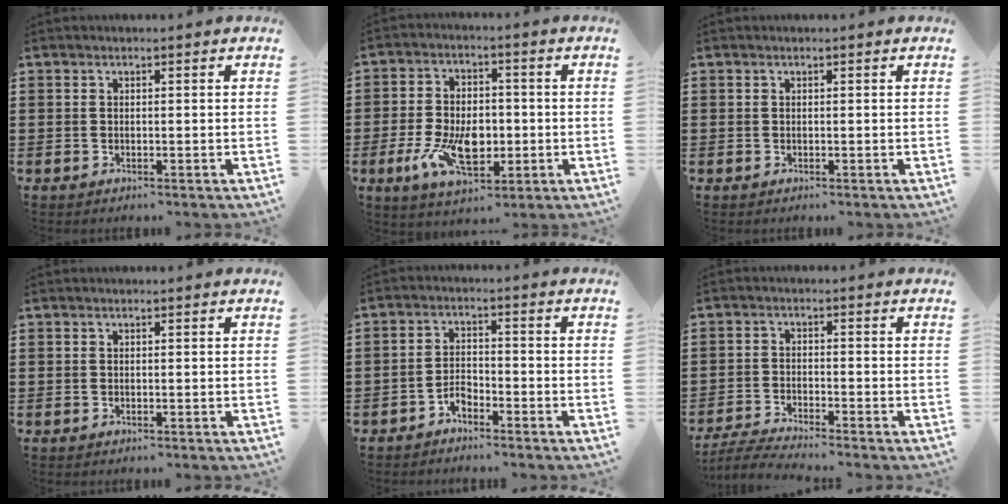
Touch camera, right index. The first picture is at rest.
{"total": 10.0, "force": [-2.4, 5.7, 7.8], "torque": [-0.172, 0.001, -0.042]}
{"total": 0.0}
{"total": 0.0}
{"total": 2.7, "force": [-2.3, 1.1, 0.9], "torque": [-0.022, 0.008, -0.048]}
{"total": 3.8, "force": [-3.7, -0.4, 0.8], "torque": [-0.028, -0.010, -0.078]}